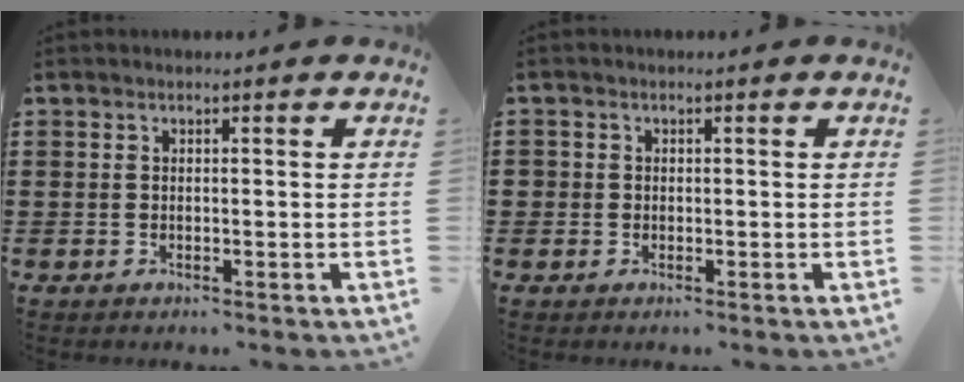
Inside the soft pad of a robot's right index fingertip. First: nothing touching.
{"total": 0.9, "force": [-0.1, 0.8, 0.2], "torque": [-0.005, 0.004, -0.002]}